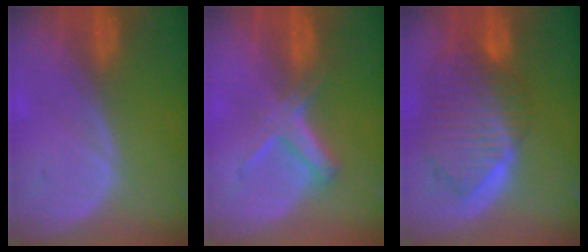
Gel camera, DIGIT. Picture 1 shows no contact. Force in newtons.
{"total": 5.6, "press": 5.1, "slide": 2.4}
{"total": 10.3, "press": 9.0, "slide": 5.1}